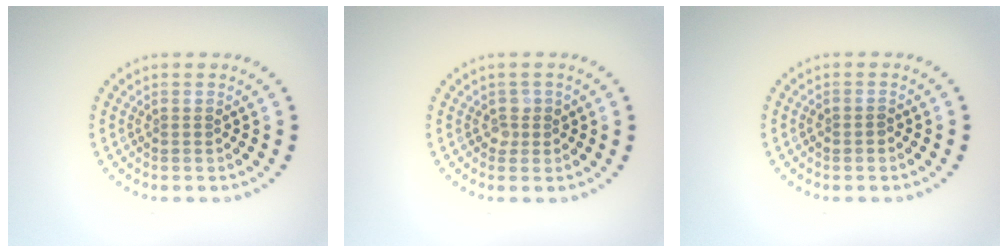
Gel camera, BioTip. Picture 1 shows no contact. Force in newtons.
{"total": 1.2, "press": 1.1, "slide": 0.4}
{"total": 0.8, "press": 0.7, "slide": 0.2}